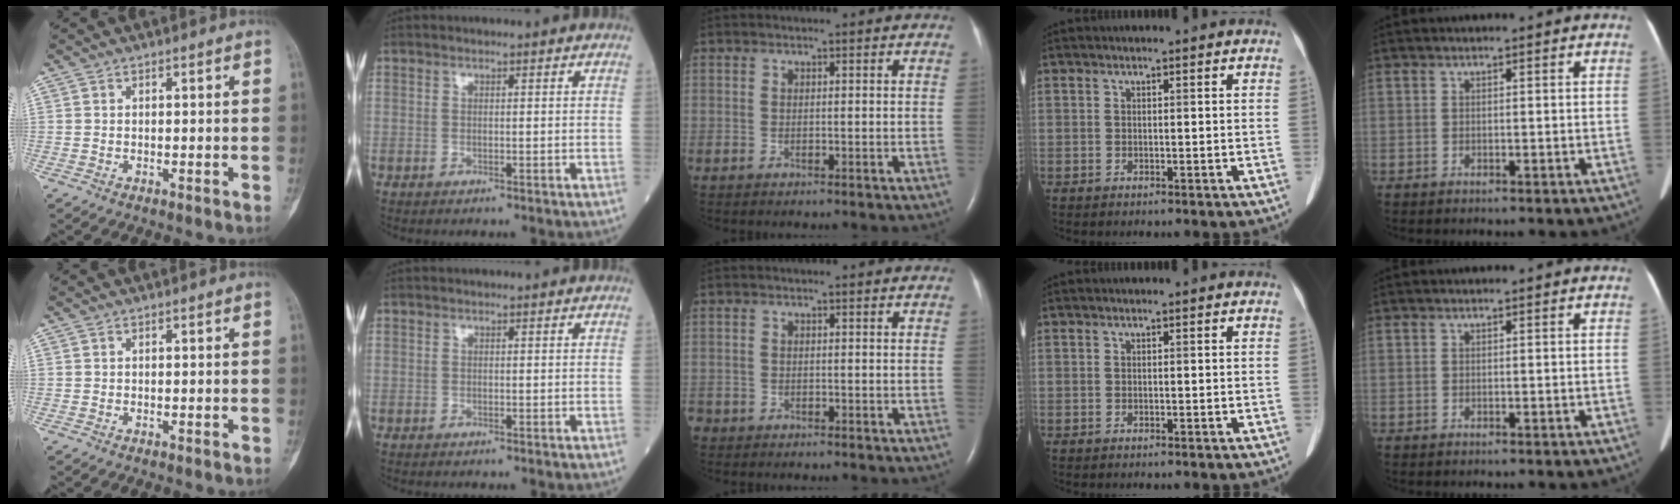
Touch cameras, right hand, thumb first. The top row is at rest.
{"middle": {"total": 1.5, "force": [-1.2, 1.0, 0.3], "torque": [-0.010, 0.000, -0.022]}}